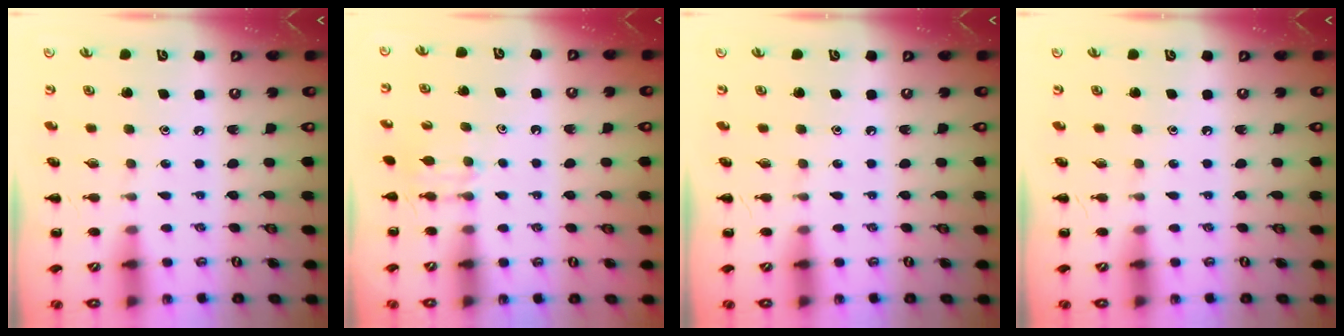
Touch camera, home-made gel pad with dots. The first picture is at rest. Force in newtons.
{"total": 5.0, "press": 4.8, "slide": 1.3}
{"total": 0.0}
{"total": 0.0}